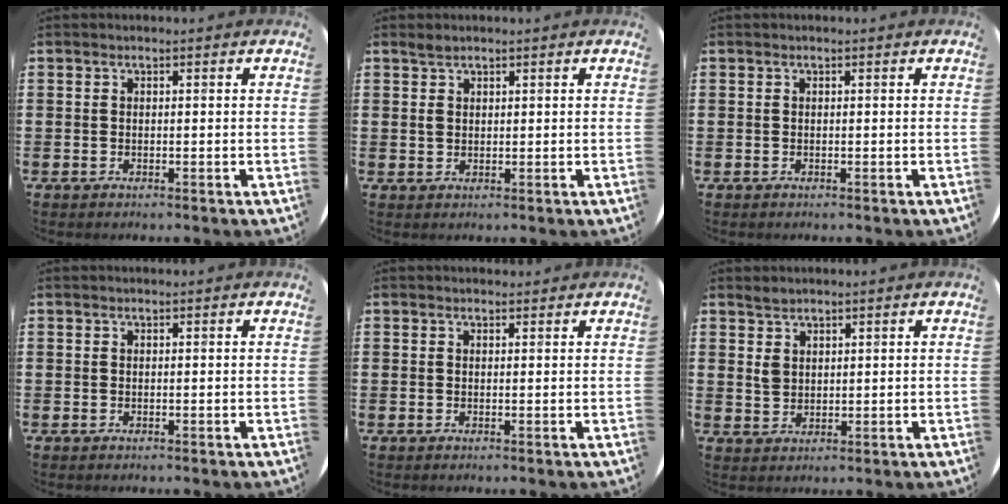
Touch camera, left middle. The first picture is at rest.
{"total": 1.8, "force": [1.2, 1.1, 0.7], "torque": [-0.009, 0.003, 0.020]}
{"total": 0.0}
{"total": 0.0}
{"total": 0.6, "force": [0.6, 0.2, 0.0], "torque": [0.008, 0.000, 0.009]}
{"total": 2.6, "force": [1.8, 1.7, 0.9], "torque": [-0.013, 0.002, 0.032]}